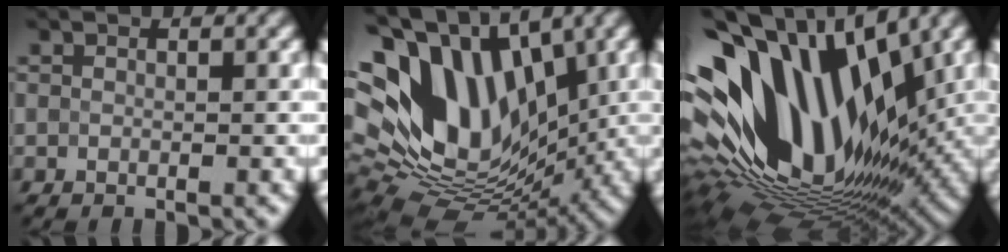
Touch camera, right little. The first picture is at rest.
{"total": 17.0, "force": [3.0, 11.4, 12.2], "torque": [-0.242, -0.005, 0.067]}
{"total": 16.7, "force": [3.5, 10.0, 12.9], "torque": [-0.244, 0.023, 0.049]}